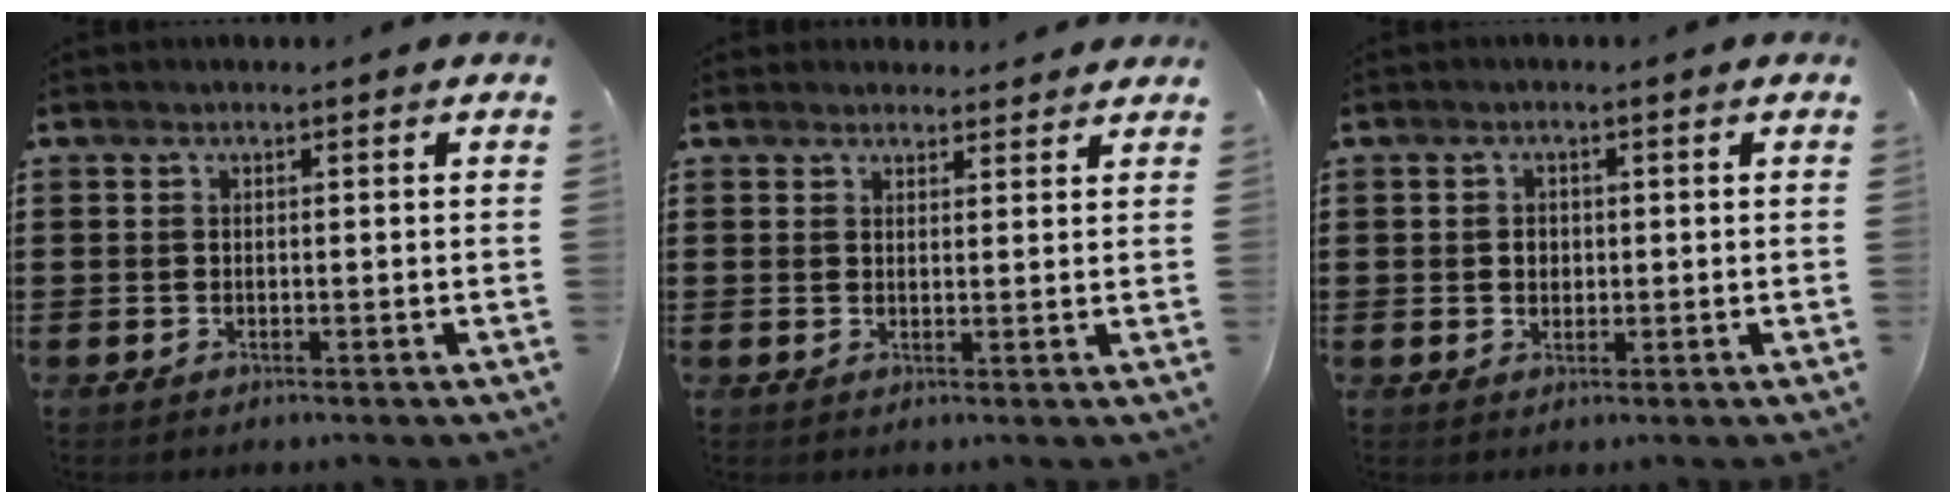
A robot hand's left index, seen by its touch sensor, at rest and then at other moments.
{"total": 2.4, "force": [2.3, 0.7, -0.1], "torque": [-0.003, 0.000, 0.045]}
{"total": 1.7, "force": [0.3, 1.4, 1.0], "torque": [-0.022, 0.009, 0.004]}